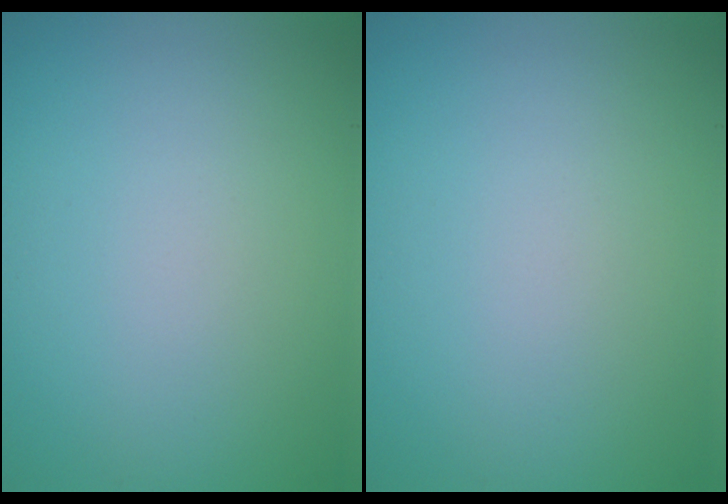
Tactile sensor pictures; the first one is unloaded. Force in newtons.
{"total": 0.0}